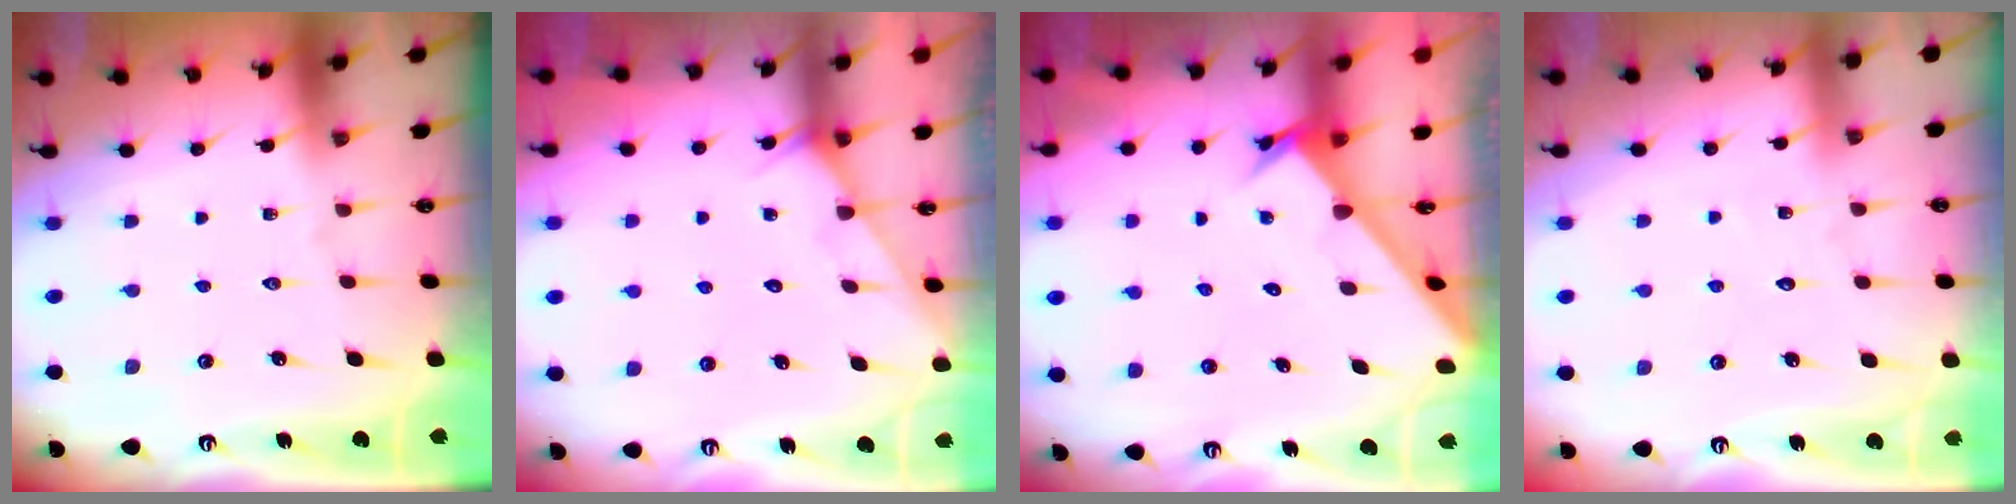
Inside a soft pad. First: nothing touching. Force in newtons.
{"total": 4.4, "press": 4.4, "slide": 0.2}
{"total": 2.2, "press": 2.2, "slide": 0.1}
{"total": 2.9, "press": 2.9, "slide": 0.3}